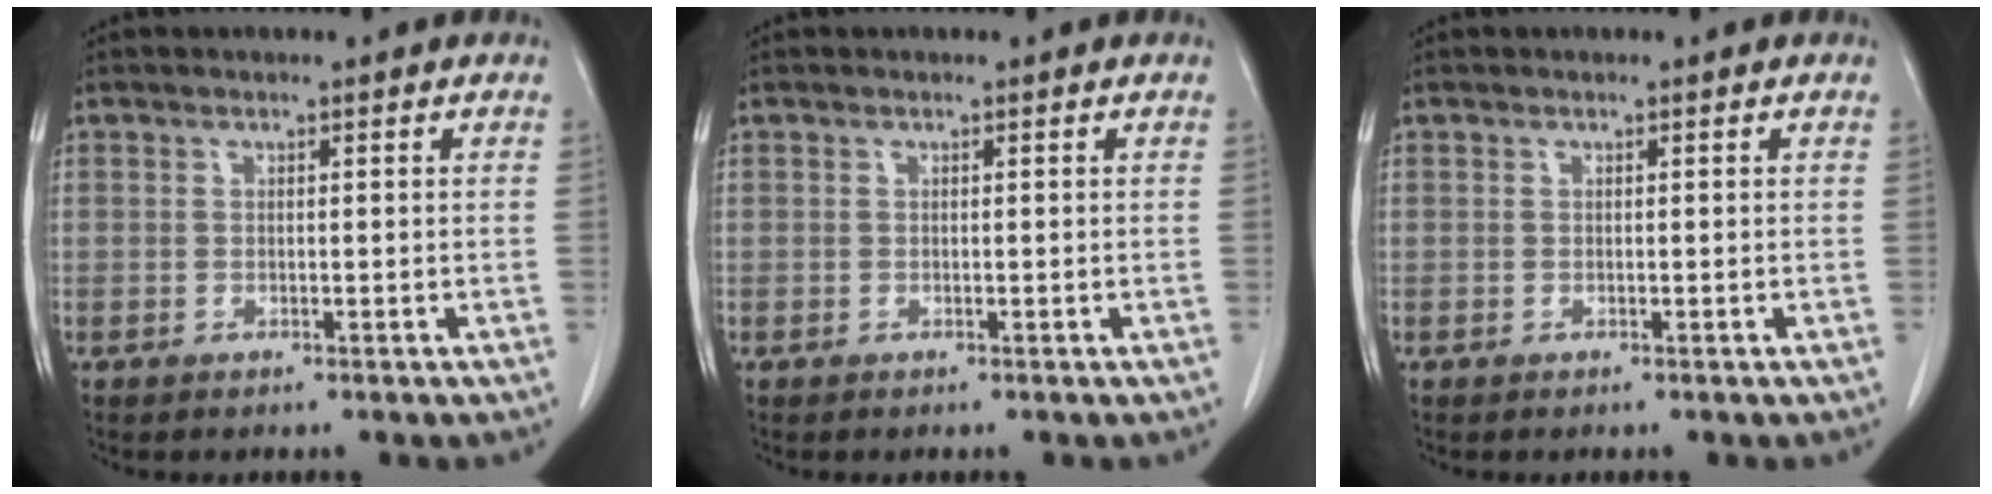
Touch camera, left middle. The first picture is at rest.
{"total": 0.0}
{"total": 0.0}